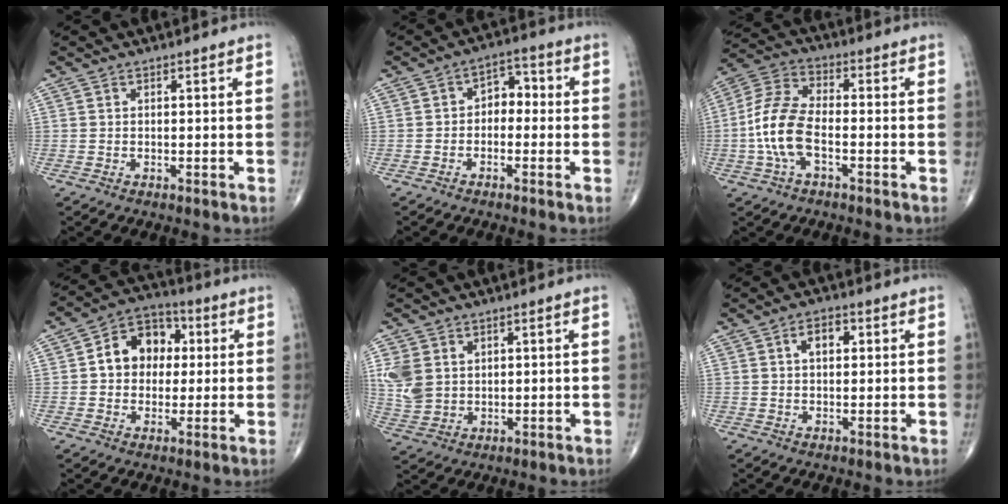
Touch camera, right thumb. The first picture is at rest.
{"total": 4.8, "force": [-0.7, 3.5, 3.2], "torque": [-0.023, 0.024, -0.025]}
{"total": 11.1, "force": [-2.6, 5.4, 9.3], "torque": [-0.201, 0.032, -0.058]}
{"total": 11.1, "force": [1.7, 8.7, 6.7], "torque": [-0.067, 0.020, 0.017]}
{"total": 7.4, "force": [2.1, 5.8, 4.0], "torque": [-0.074, -0.007, 0.053]}
{"total": 4.2, "force": [1.3, 2.4, 3.2], "torque": [-0.044, 0.004, 0.017]}